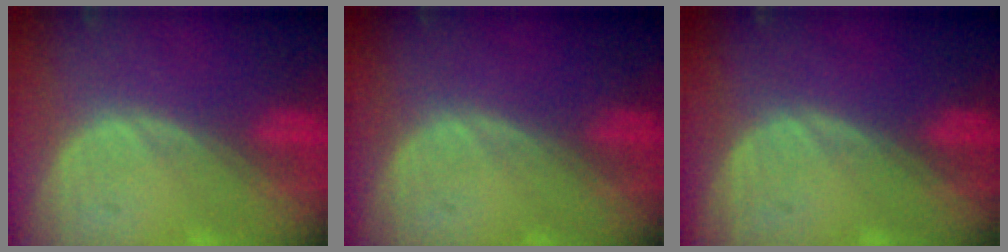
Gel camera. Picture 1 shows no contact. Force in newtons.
{"total": 0.0}
{"total": 0.0}